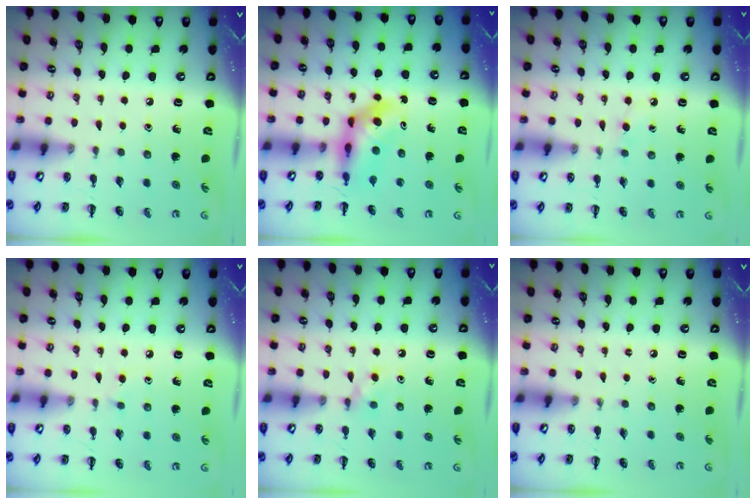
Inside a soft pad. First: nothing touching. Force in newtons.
{"total": 5.0, "press": 4.9, "slide": 0.9}
{"total": 2.5, "press": 2.3, "slide": 1.0}
{"total": 1.7, "press": 1.5, "slide": 0.9}
{"total": 2.9, "press": 2.7, "slide": 1.1}
{"total": 0.0}